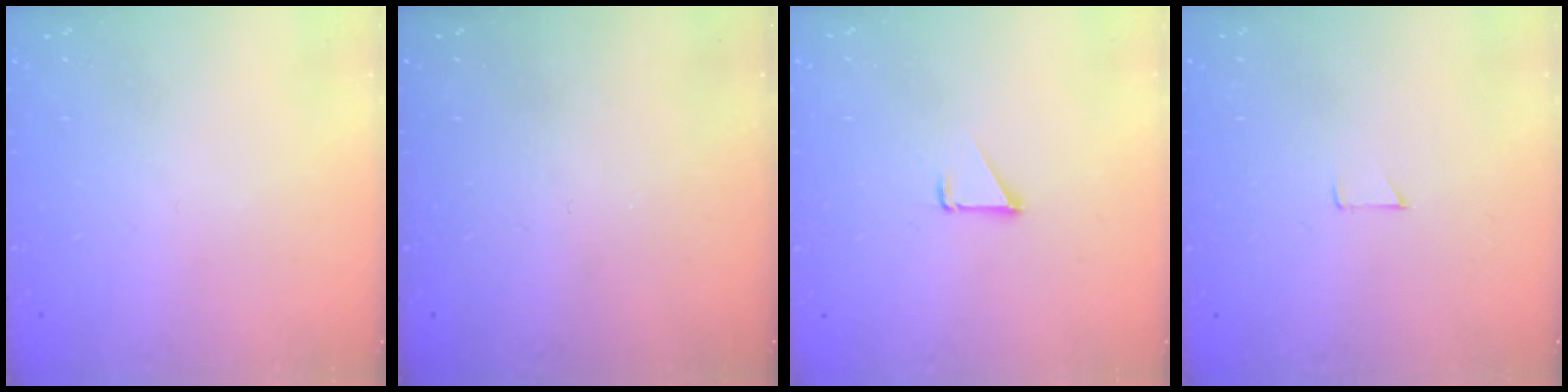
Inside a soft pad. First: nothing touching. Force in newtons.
{"total": 0.0}
{"total": 1.1, "press": 1.1, "slide": 0.1}
{"total": 3.6, "press": 3.6, "slide": 0.3}